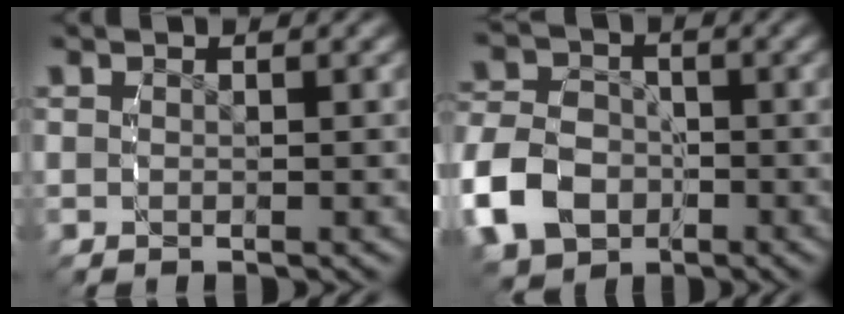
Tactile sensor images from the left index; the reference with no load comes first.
{"total": 7.6, "force": [-3.0, 6.5, 2.6], "torque": [-0.067, -0.032, -0.050]}